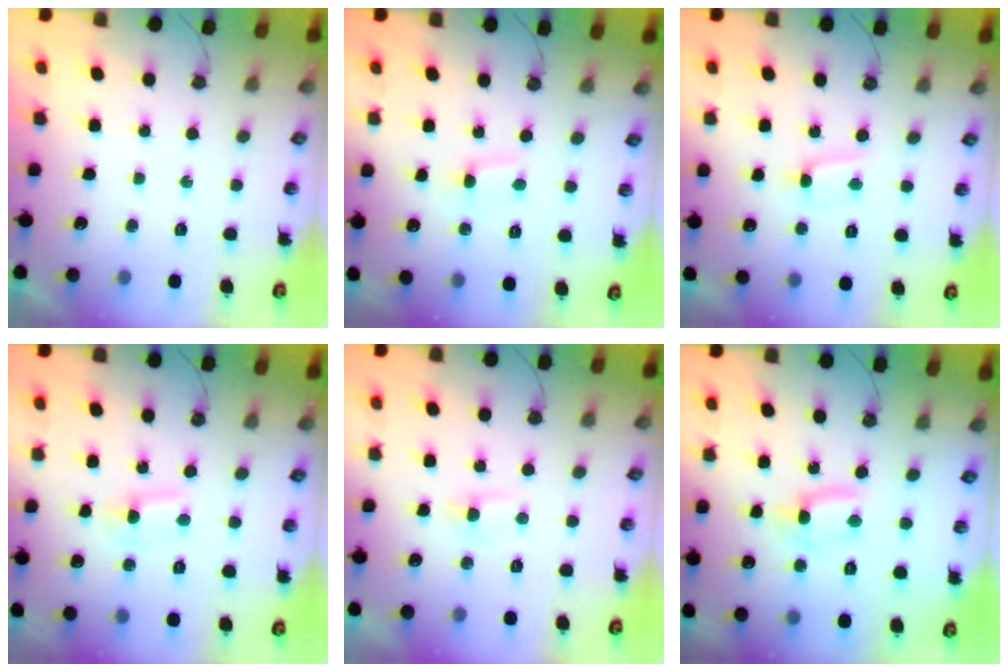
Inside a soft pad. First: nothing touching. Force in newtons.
{"total": 1.9, "press": 1.8, "slide": 0.3}
{"total": 2.4, "press": 2.4, "slide": 0.3}
{"total": 3.1, "press": 3.1, "slide": 0.4}
{"total": 3.3, "press": 3.3, "slide": 0.5}
{"total": 2.8, "press": 2.8, "slide": 0.2}